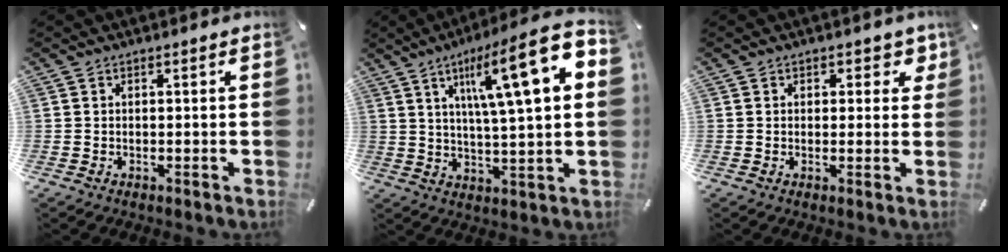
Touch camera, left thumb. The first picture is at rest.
{"total": 18.0, "force": [7.3, 3.2, 16.2], "torque": [-0.257, -0.036, 0.099]}
{"total": 3.2, "force": [1.5, 2.3, 1.6], "torque": [0.004, -0.007, 0.018]}